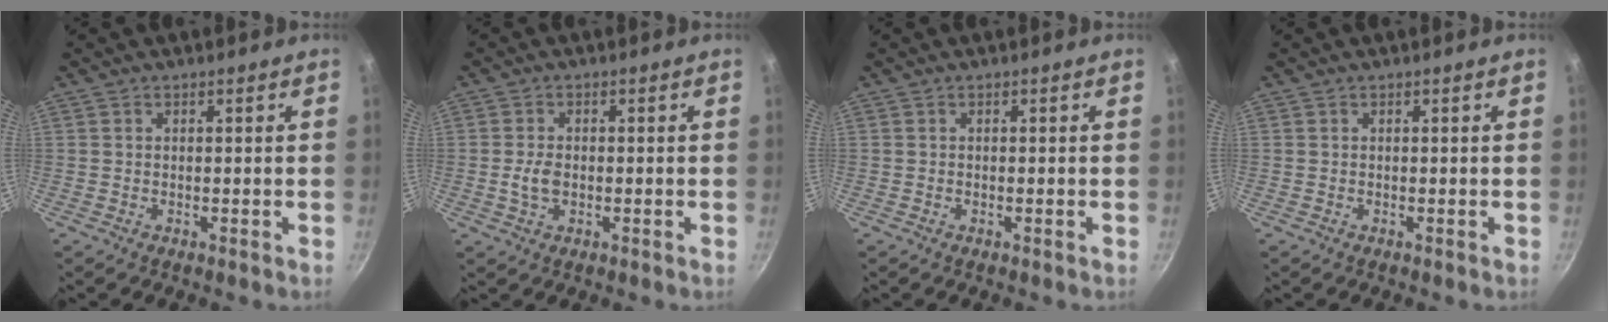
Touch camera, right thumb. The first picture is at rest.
{"total": 3.5, "force": [-0.5, 2.3, 2.6], "torque": [-0.048, 0.005, -0.010]}
{"total": 0.0}
{"total": 0.0}